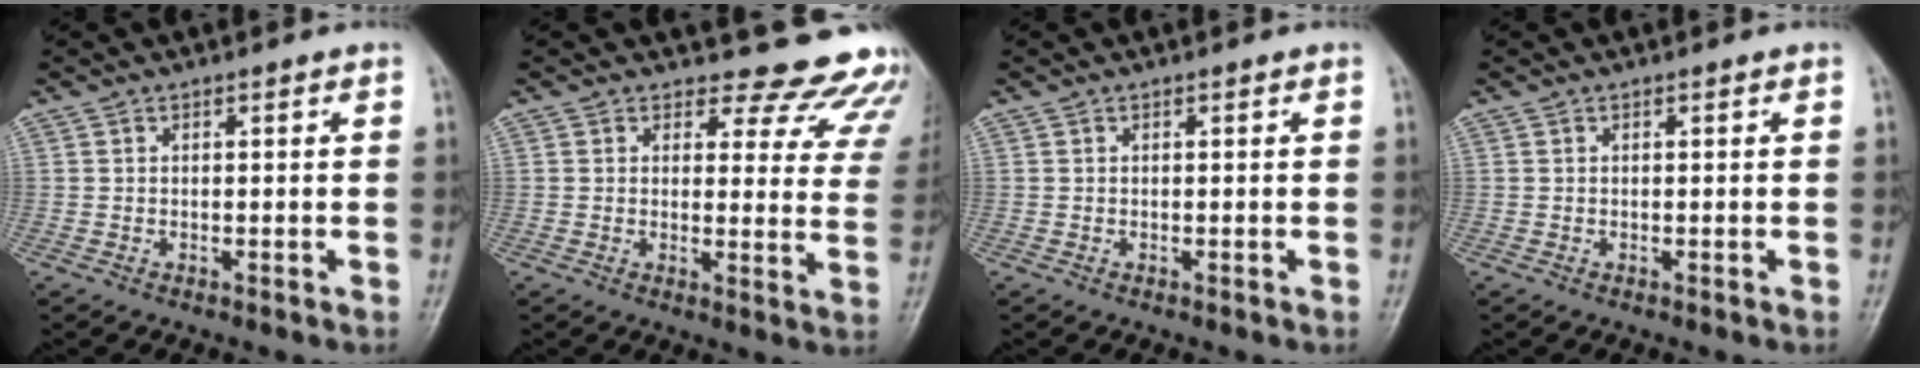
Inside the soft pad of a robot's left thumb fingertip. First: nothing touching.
{"total": 14.2, "force": [13.1, 5.1, 2.0], "torque": [0.029, -0.115, 0.120]}
{"total": 0.0}
{"total": 0.0}